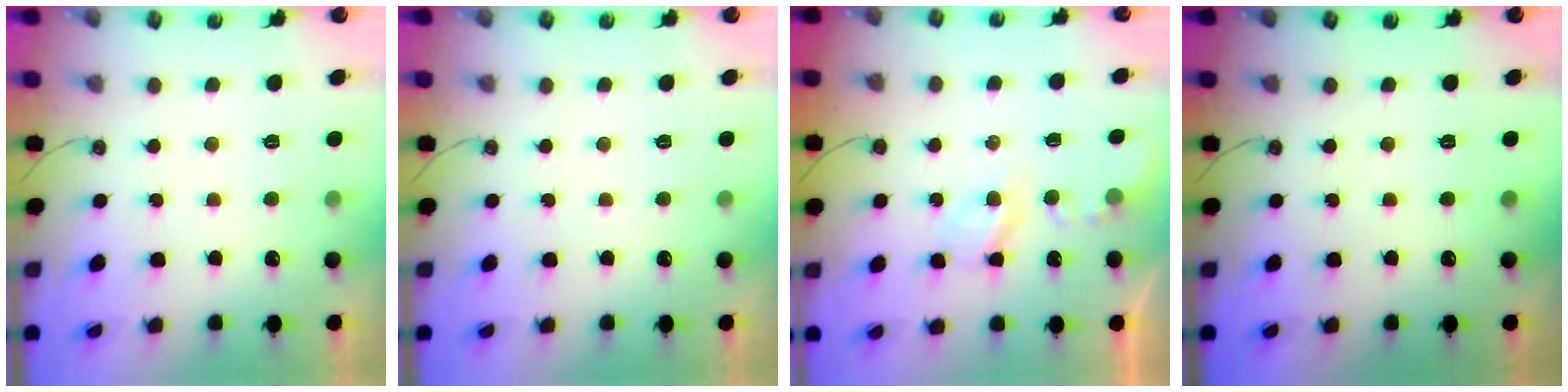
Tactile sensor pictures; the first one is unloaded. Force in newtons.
{"total": 0.0}
{"total": 5.0, "press": 5.0, "slide": 0.5}
{"total": 0.0}